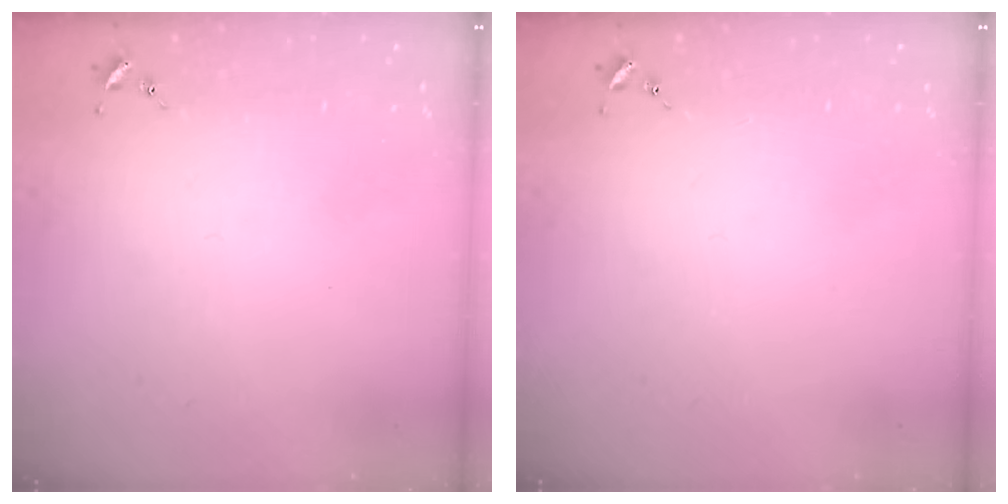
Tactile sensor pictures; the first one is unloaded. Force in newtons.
{"total": 0.0}